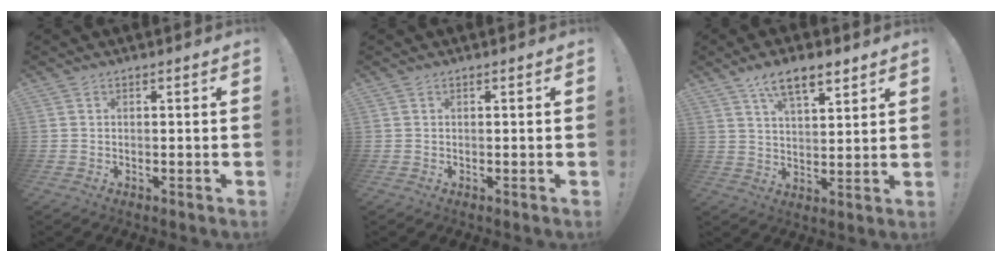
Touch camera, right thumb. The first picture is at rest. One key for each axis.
{"total": 0.0}
{"total": 9.9, "fx": 6.5, "fy": 3.7, "fz": 6.5, "tx": -0.097, "ty": -0.028, "tz": 0.116}